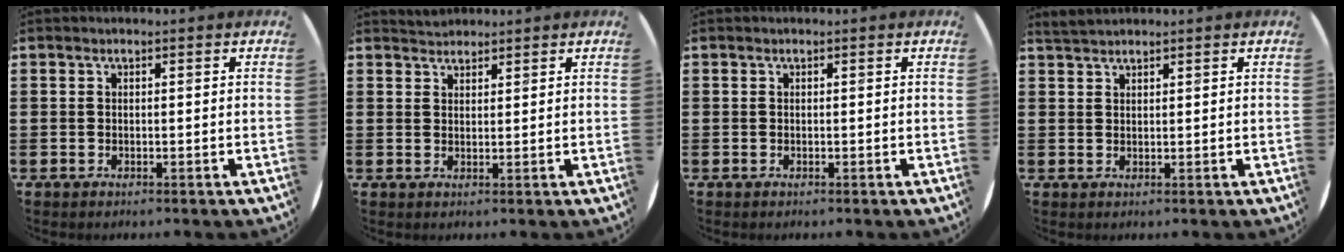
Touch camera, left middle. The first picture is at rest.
{"total": 1.8, "force": [1.7, 0.4, -0.1], "torque": [-0.001, 0.003, 0.035]}
{"total": 0.0}
{"total": 1.7, "force": [1.7, 0.2, 0.3], "torque": [-0.009, 0.003, 0.033]}